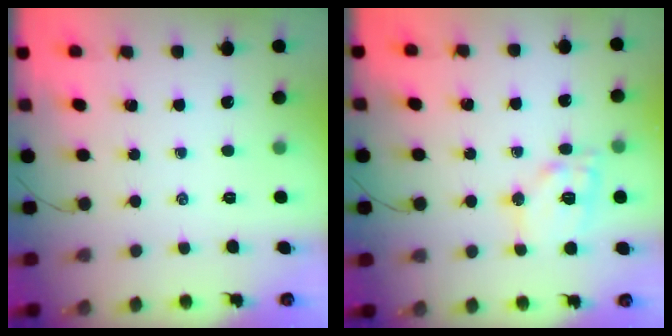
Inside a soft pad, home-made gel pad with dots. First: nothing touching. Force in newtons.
{"total": 13.2, "press": 13.1, "slide": 1.8}